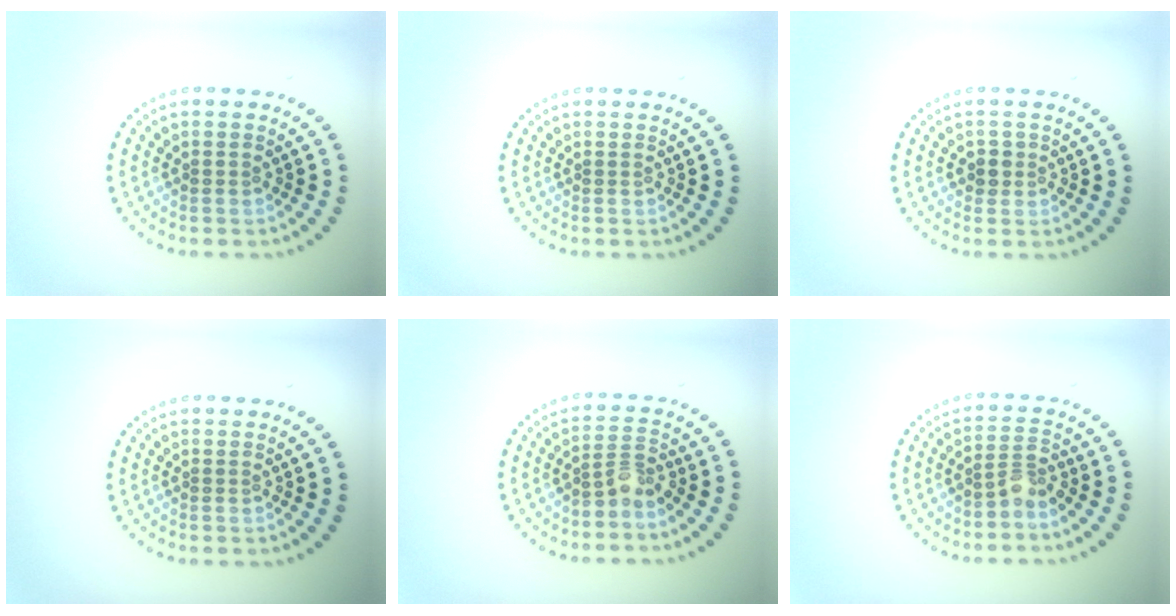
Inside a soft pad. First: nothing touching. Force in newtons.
{"total": 0.0}
{"total": 1.3, "press": 1.2, "slide": 0.5}
{"total": 0.0}
{"total": 2.0, "press": 1.5, "slide": 1.4}
{"total": 2.0, "press": 1.5, "slide": 1.3}